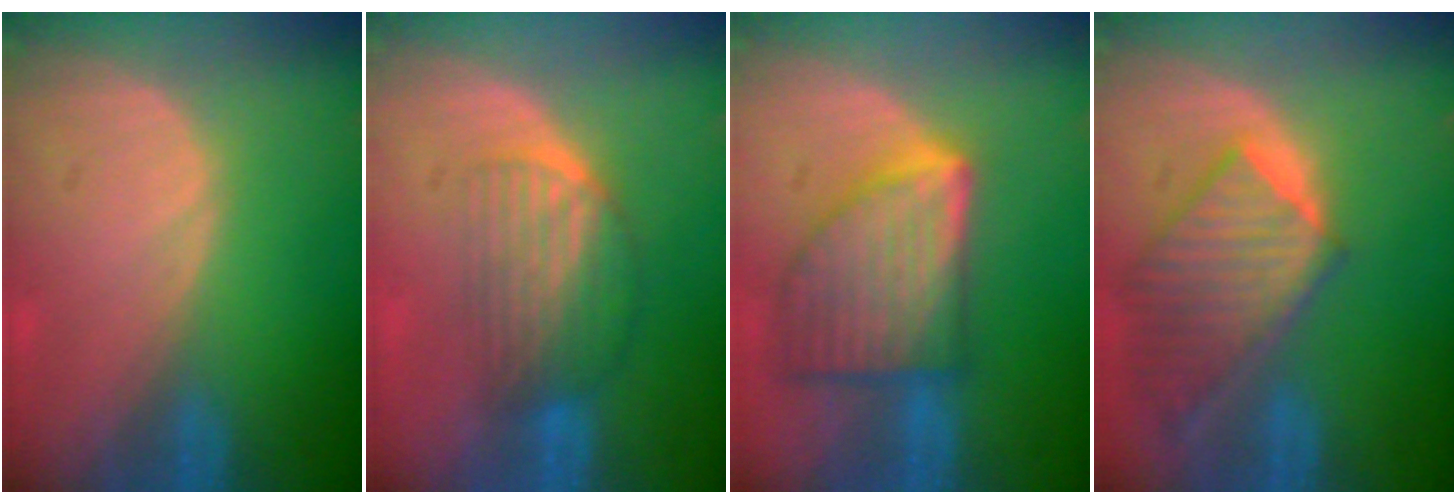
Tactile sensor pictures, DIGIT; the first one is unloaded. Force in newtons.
{"total": 6.9, "press": 5.8, "slide": 3.7}
{"total": 9.3, "press": 9.3, "slide": 0.5}
{"total": 9.4, "press": 8.3, "slide": 4.6}